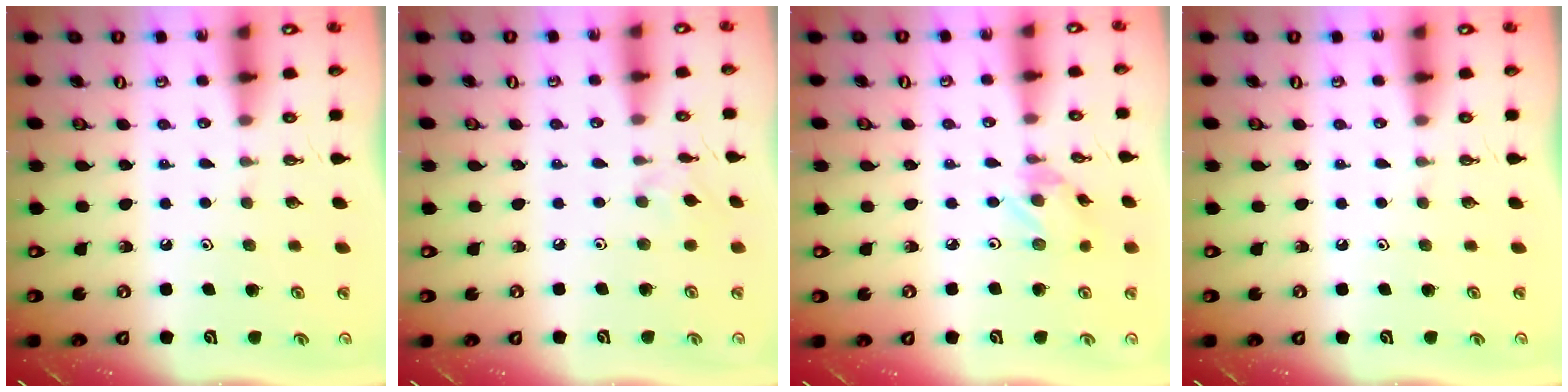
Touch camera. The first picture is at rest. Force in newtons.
{"total": 3.2, "press": 3.1, "slide": 0.6}
{"total": 1.8, "press": 1.8, "slide": 0.2}
{"total": 0.0}